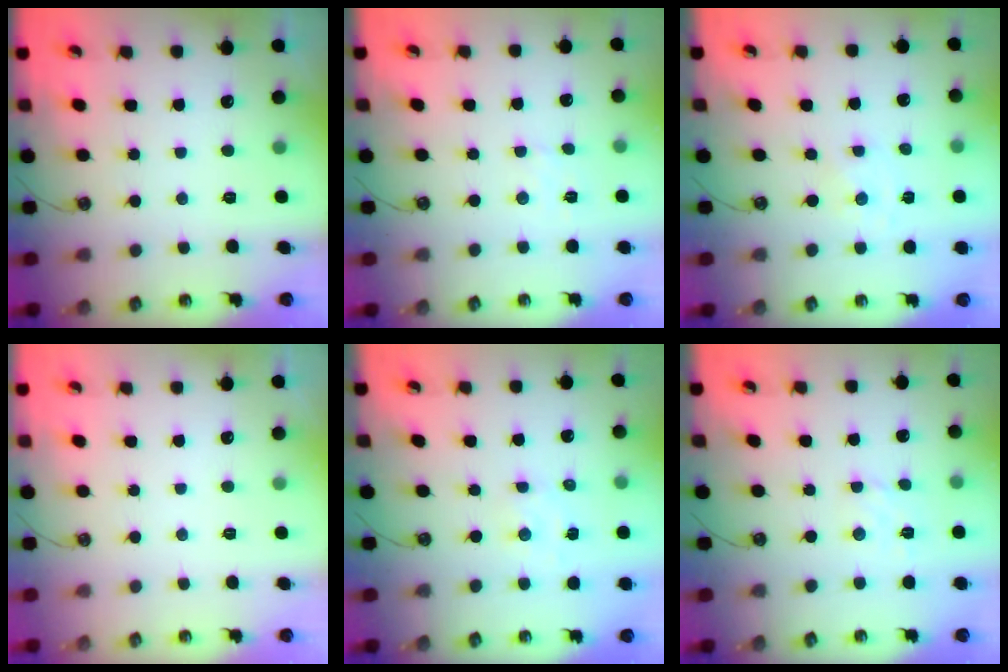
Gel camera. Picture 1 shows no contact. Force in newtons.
{"total": 2.1, "press": 2.1, "slide": 0.4}
{"total": 0.0}
{"total": 0.0}
{"total": 3.0, "press": 3.0, "slide": 0.4}
{"total": 1.8, "press": 1.7, "slide": 0.6}